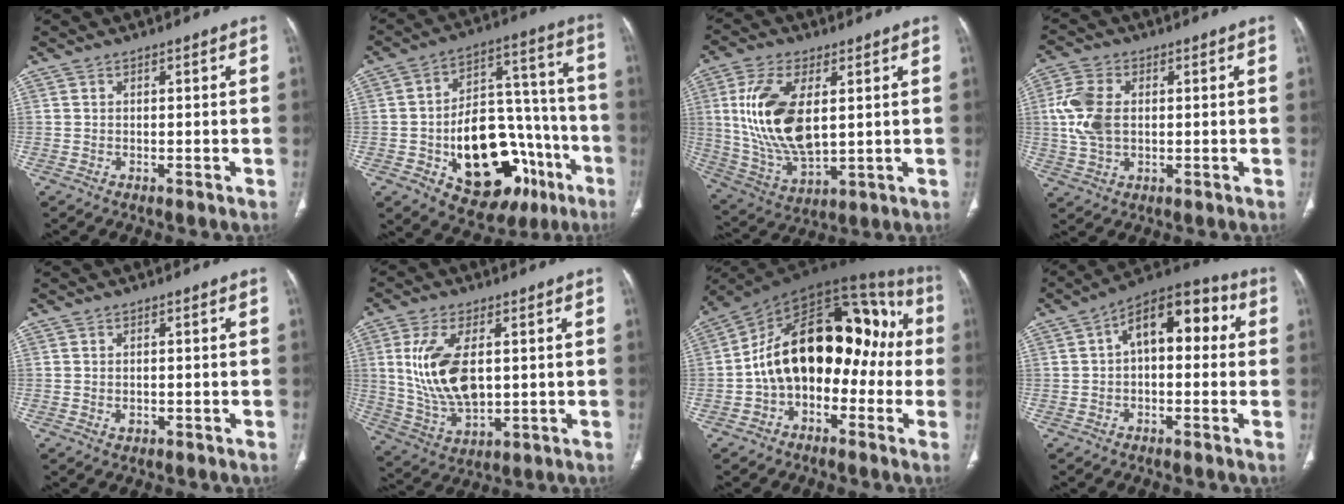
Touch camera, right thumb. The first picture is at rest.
{"total": 25.5, "force": [-9.1, 15.2, 18.4], "torque": [-0.239, 0.059, -0.115]}
{"total": 17.1, "force": [3.0, 8.6, 14.5], "torque": [-0.291, -0.016, 0.067]}
{"total": 8.9, "force": [0.7, 5.7, 6.8], "torque": [-0.153, 0.007, 0.018]}
{"total": 1.3, "force": [-0.2, 0.9, 0.9], "torque": [-0.014, 0.001, 0.001]}
{"total": 14.0, "force": [2.1, 7.4, 11.7], "torque": [-0.234, -0.012, 0.053]}
{"total": 22.7, "force": [-1.9, 14.2, 17.6], "torque": [-0.236, 0.076, -0.038]}
{"total": 13.3, "force": [2.1, 7.4, 10.9], "torque": [-0.127, 0.042, 0.020]}